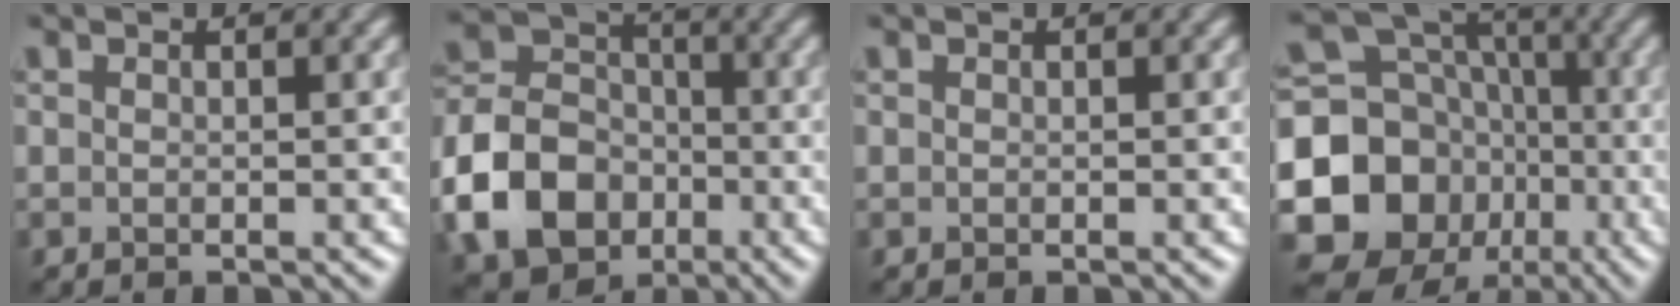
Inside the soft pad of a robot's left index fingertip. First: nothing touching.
{"total": 8.8, "force": [-3.9, 6.6, 4.2], "torque": [-0.098, -0.004, -0.072]}
{"total": 0.0}
{"total": 12.9, "force": [-3.9, 11.4, 4.5], "torque": [-0.115, -0.017, -0.079]}